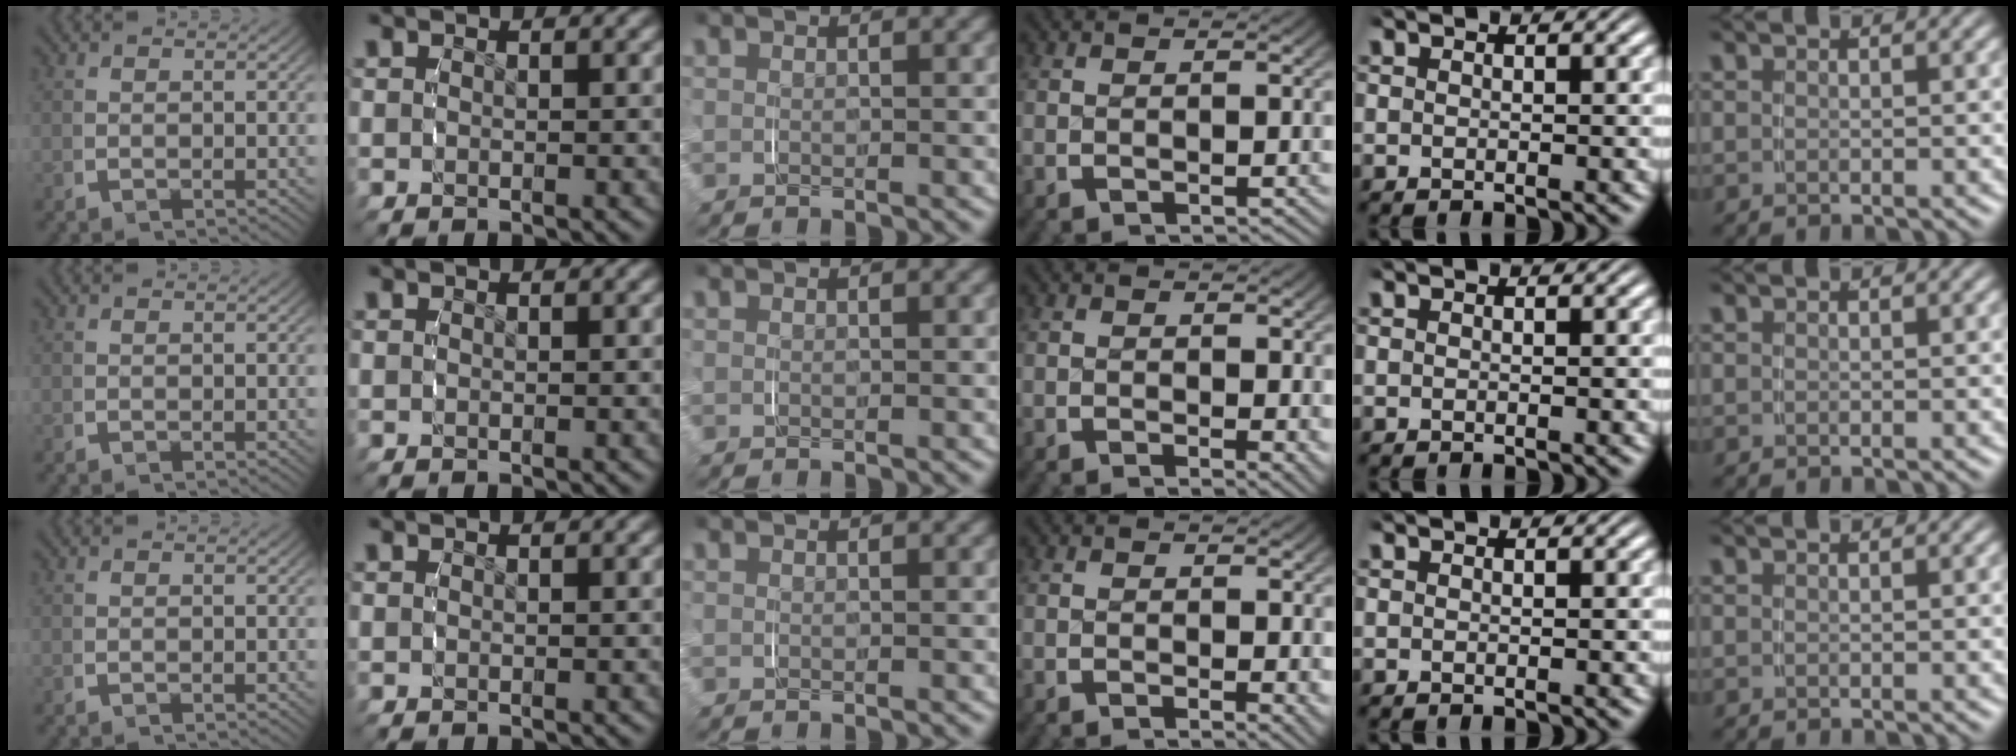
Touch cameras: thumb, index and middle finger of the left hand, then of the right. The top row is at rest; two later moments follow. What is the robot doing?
{"motion": "grasp_and_lifting", "object": "jewelry box"}